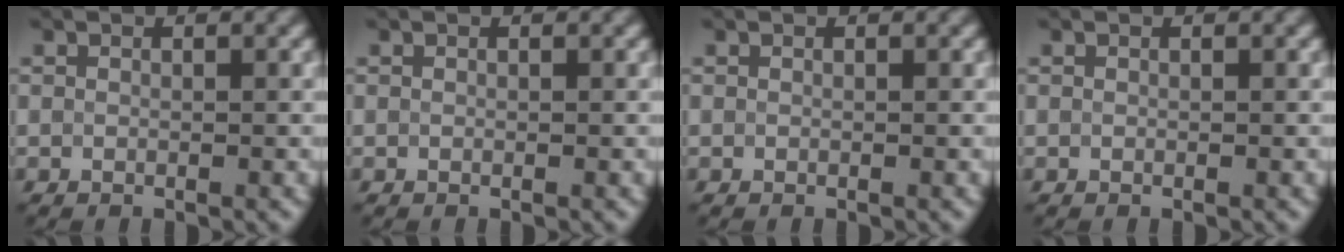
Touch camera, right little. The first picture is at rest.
{"total": 0.0}
{"total": 0.0}
{"total": 0.0}